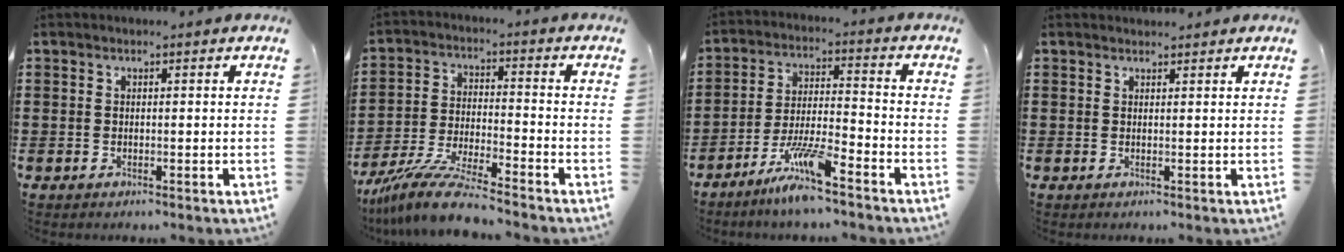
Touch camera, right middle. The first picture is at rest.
{"total": 8.8, "force": [-7.9, 0.2, 3.9], "torque": [-0.086, -0.003, -0.156]}
{"total": 8.4, "force": [-6.5, 0.3, 5.3], "torque": [-0.111, -0.009, -0.125]}
{"total": 1.0, "force": [1.0, 0.0, -0.1], "torque": [-0.001, -0.003, 0.019]}